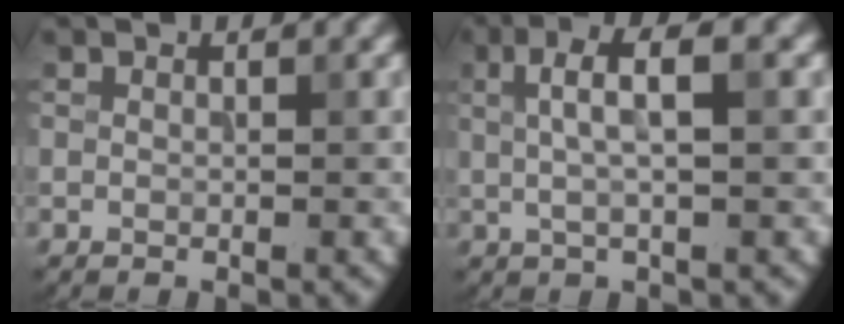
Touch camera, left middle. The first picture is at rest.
{"total": 4.2, "force": [1.0, 1.0, 4.0], "torque": [-0.072, 0.010, 0.016]}